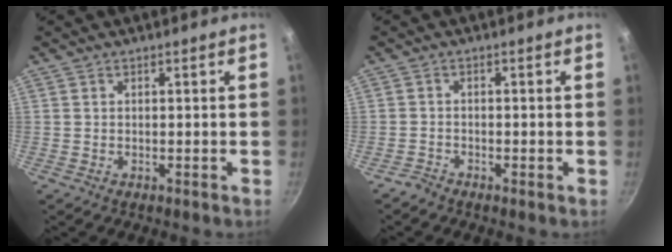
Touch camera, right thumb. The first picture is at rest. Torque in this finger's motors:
{"motor_torque": [0.30, 0.07, 0.04, -0.32, 0.05]}